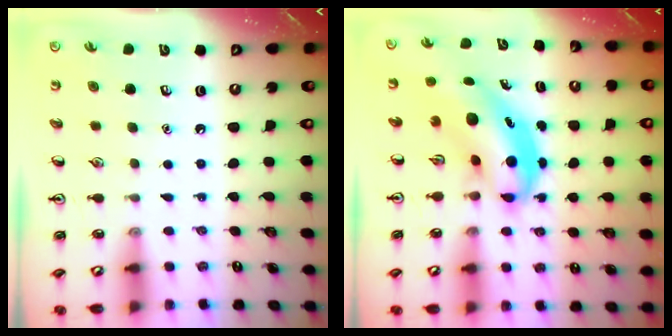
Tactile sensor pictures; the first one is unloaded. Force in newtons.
{"total": 6.2, "press": 6.0, "slide": 1.6}